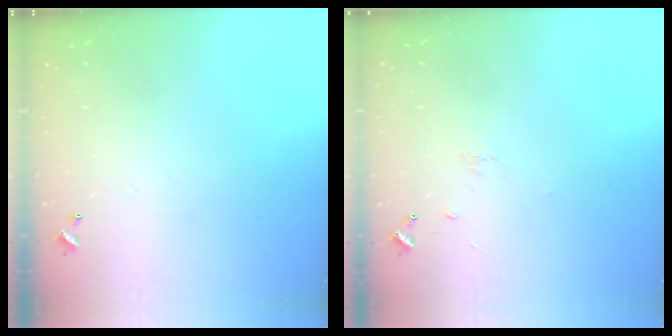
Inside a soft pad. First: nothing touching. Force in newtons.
{"total": 1.2, "press": 1.1, "slide": 0.6}